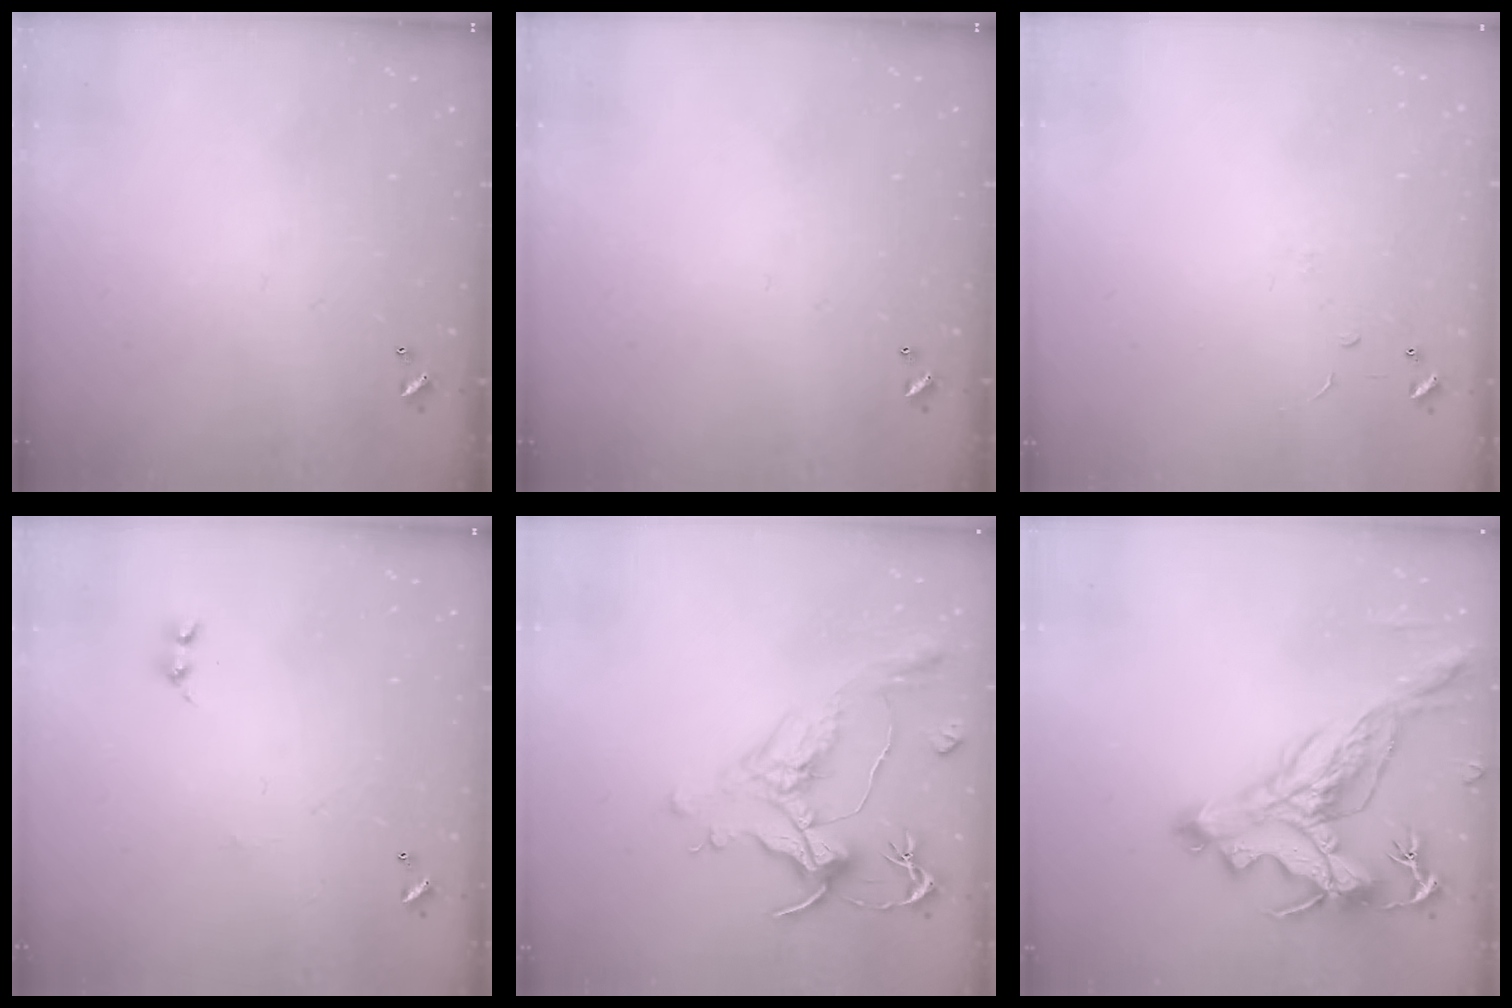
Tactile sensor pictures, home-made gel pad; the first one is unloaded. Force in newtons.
{"total": 0.0}
{"total": 6.5, "press": 6.5, "slide": 0.6}
{"total": 0.0}
{"total": 1.1, "press": 0.2, "slide": 1.1}
{"total": 6.8, "press": 6.6, "slide": 1.9}